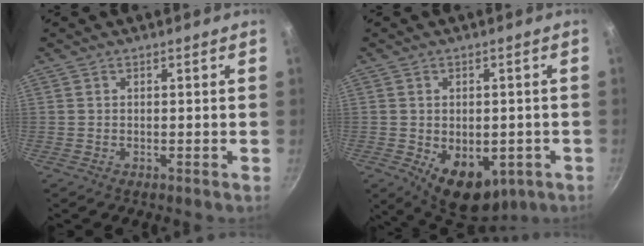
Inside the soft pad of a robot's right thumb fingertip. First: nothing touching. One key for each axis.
{"total": 12.0, "fx": -3.7, "fy": 7.8, "fz": 8.4, "tx": -0.082, "ty": -0.007, "tz": -0.031}